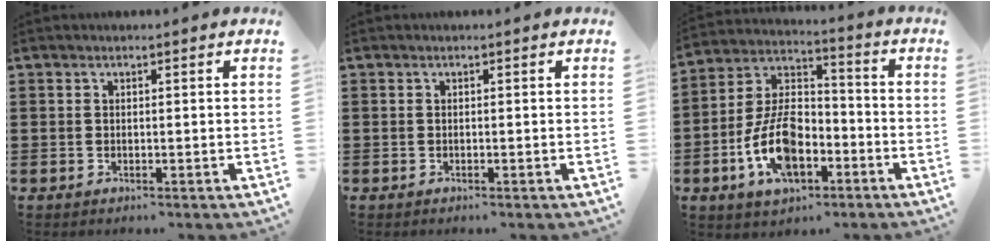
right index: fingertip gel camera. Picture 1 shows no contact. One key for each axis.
{"total": 0.0}
{"total": 11.3, "fx": -4.5, "fy": 6.2, "fz": 8.4, "tx": -0.193, "ty": 0.009, "tz": -0.085}